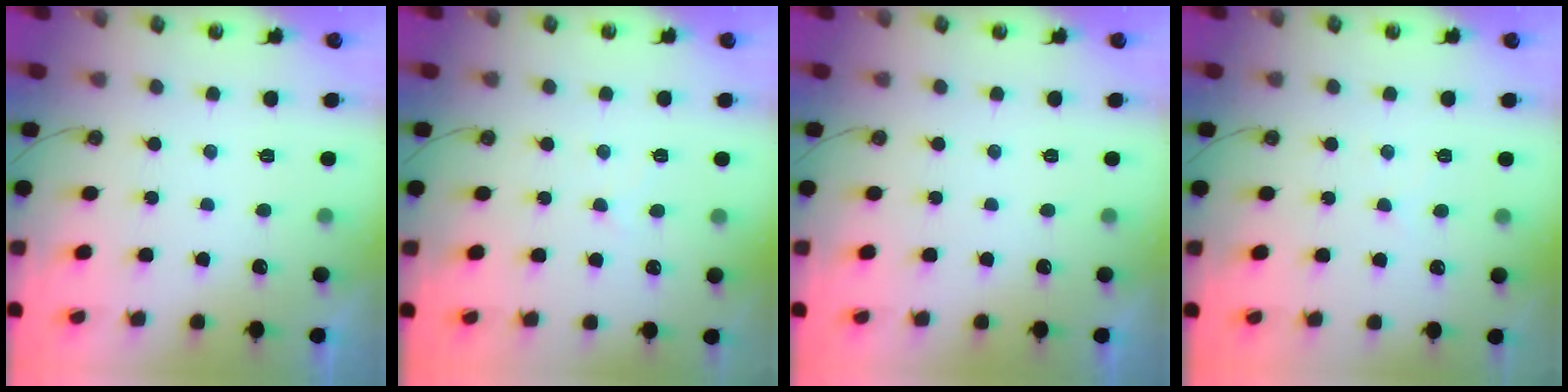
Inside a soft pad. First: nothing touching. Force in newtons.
{"total": 4.8, "press": 4.8, "slide": 0.7}
{"total": 0.0}
{"total": 3.1, "press": 3.1, "slide": 0.5}